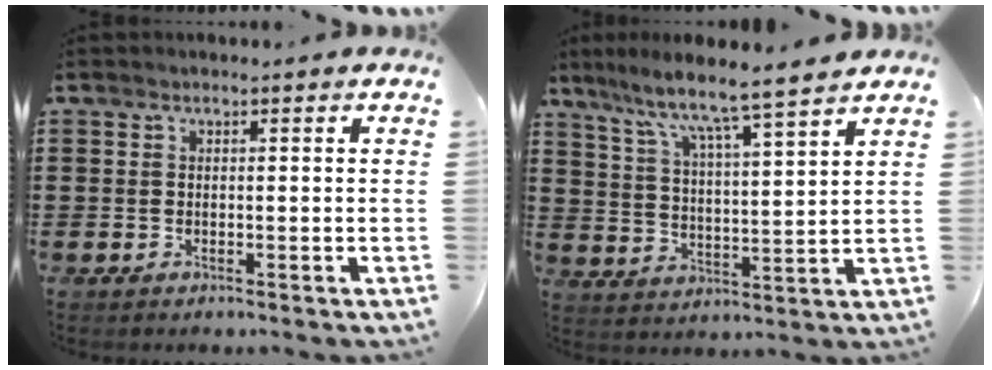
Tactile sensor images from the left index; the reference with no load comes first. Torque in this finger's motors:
{"motor_torque": [0.99, -1.15, 0.94, 0.21]}